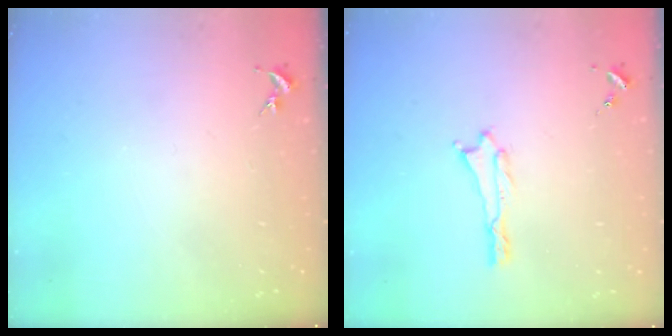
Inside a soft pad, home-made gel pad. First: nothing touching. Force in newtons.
{"total": 0.0}